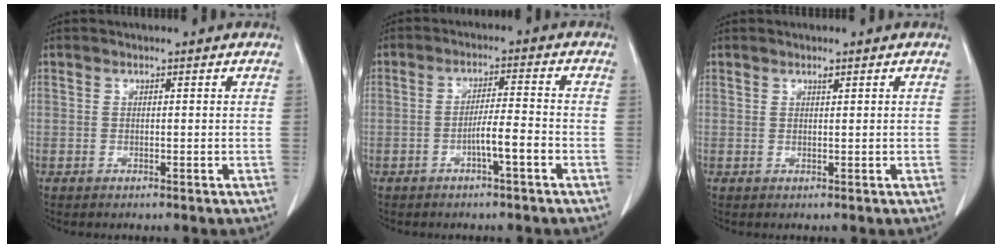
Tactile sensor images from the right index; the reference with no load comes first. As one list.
[{"total": 5.0, "force": [-2.1, 0.5, 4.5], "torque": [-0.083, 0.010, -0.035]}, {"total": 1.0, "force": [0.6, 0.5, 0.6], "torque": [-0.016, 0.002, 0.013]}]